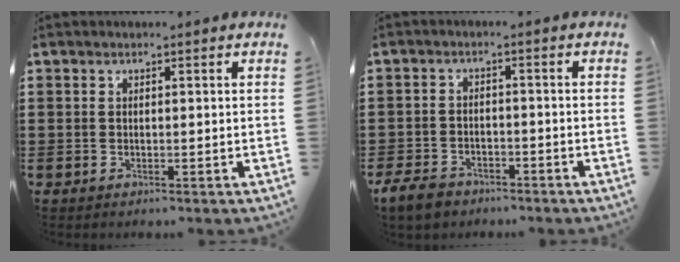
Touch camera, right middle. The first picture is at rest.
{"total": 3.8, "force": [-3.2, 1.5, 1.3], "torque": [-0.040, 0.002, -0.069]}